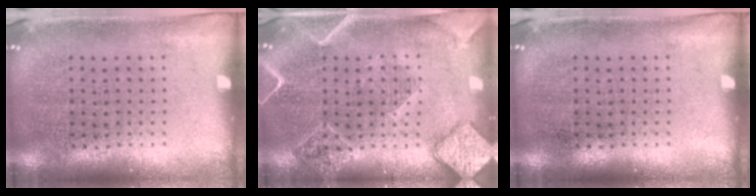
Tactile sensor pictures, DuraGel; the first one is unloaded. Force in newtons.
{"total": 2.2, "press": 2.1, "slide": 0.5}
{"total": 0.0}